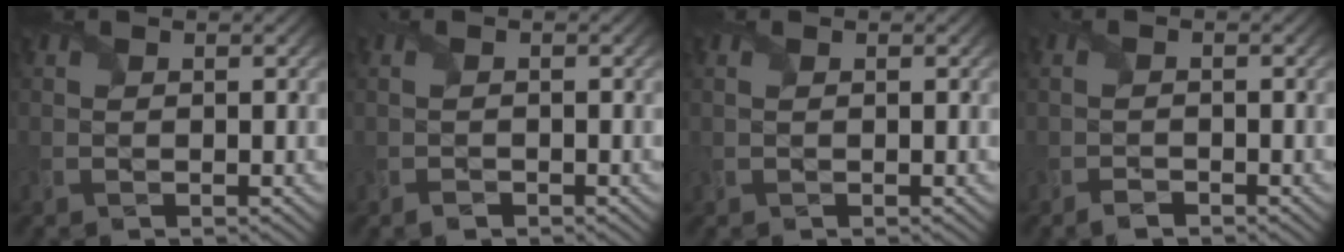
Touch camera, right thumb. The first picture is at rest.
{"total": 1.0, "force": [-0.9, 0.2, 0.4], "torque": [-0.012, -0.001, -0.018]}
{"total": 0.6, "force": [0.1, 0.3, 0.5], "torque": [-0.013, 0.002, 0.006]}
{"total": 1.4, "force": [-1.3, 0.1, 0.5], "torque": [-0.013, 0.000, -0.027]}